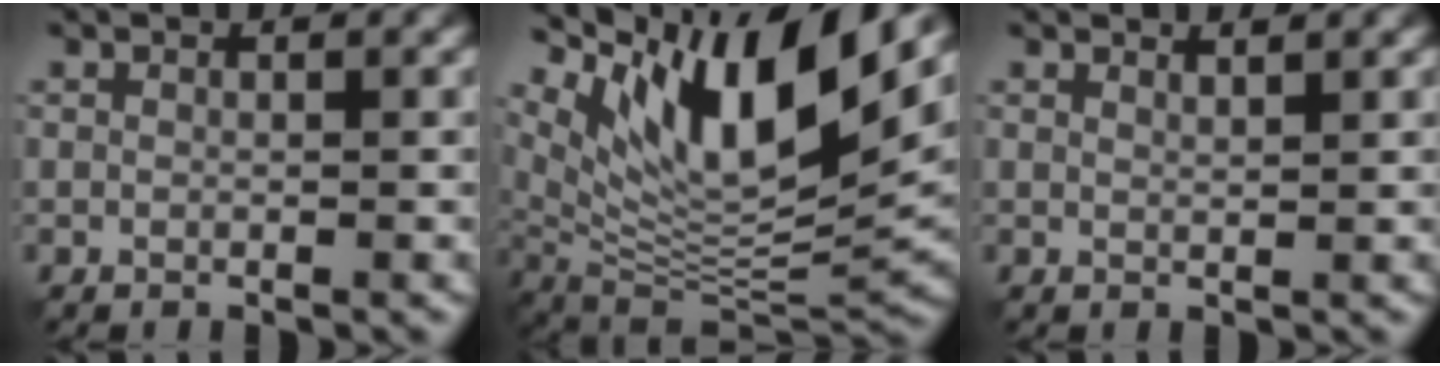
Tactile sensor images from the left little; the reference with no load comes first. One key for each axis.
{"total": 13.0, "fx": 5.4, "fy": 4.5, "fz": 10.9, "tx": -0.190, "ty": -0.003, "tz": 0.110}
{"total": 1.4, "fx": 1.2, "fy": 0.3, "fz": 0.7, "tx": -0.003, "ty": 0.005, "tz": 0.015}